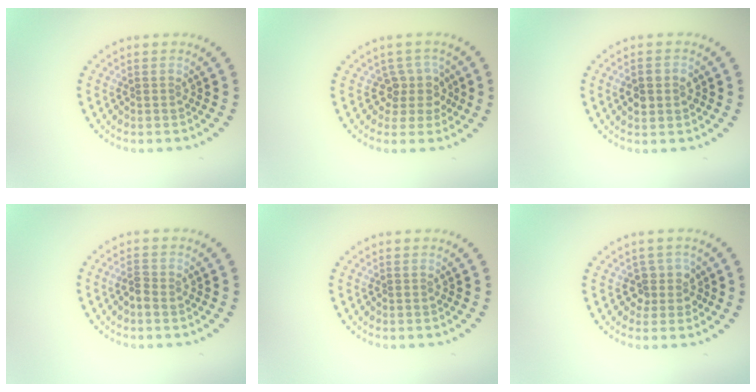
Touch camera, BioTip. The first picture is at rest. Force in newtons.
{"total": 2.4, "press": 1.8, "slide": 1.5}
{"total": 2.8, "press": 2.8, "slide": 0.1}
{"total": 1.3, "press": 1.3, "slide": 0.3}
{"total": 0.0}
{"total": 2.1, "press": 1.7, "slide": 1.3}